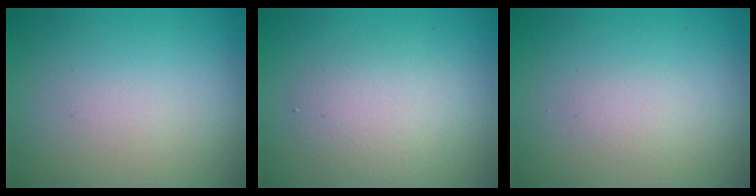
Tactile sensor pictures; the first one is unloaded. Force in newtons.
{"total": 2.7, "press": 2.7, "slide": 0.1}
{"total": 0.9, "press": 0.9, "slide": 0.0}